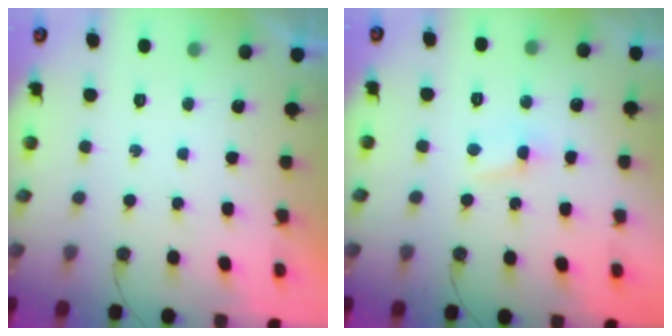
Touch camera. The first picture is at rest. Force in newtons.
{"total": 2.8, "press": 2.8, "slide": 0.3}